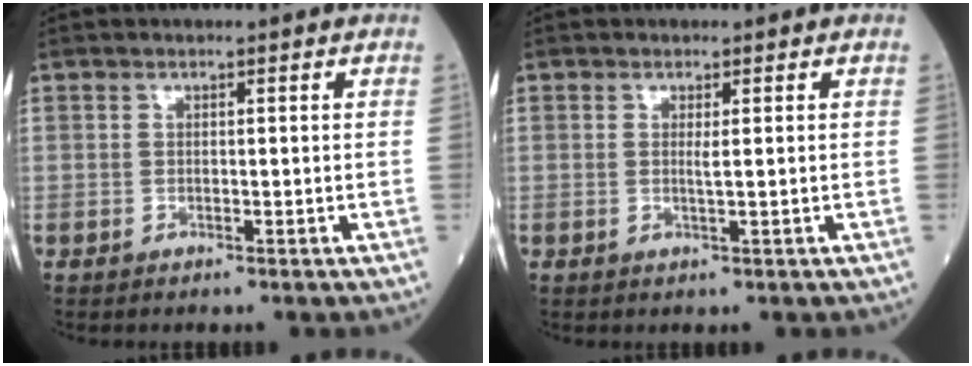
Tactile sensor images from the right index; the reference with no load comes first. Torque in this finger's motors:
{"motor_torque": [-0.13, -0.03, -0.01, -0.01]}